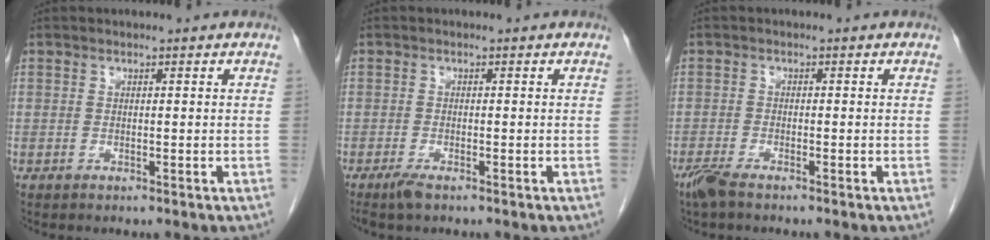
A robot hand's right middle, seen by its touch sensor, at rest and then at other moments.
{"total": 1.8, "force": [-1.3, 0.2, 1.2], "torque": [-0.029, -0.005, -0.025]}
{"total": 2.7, "force": [-2.1, 0.4, 1.6], "torque": [-0.040, -0.007, -0.044]}